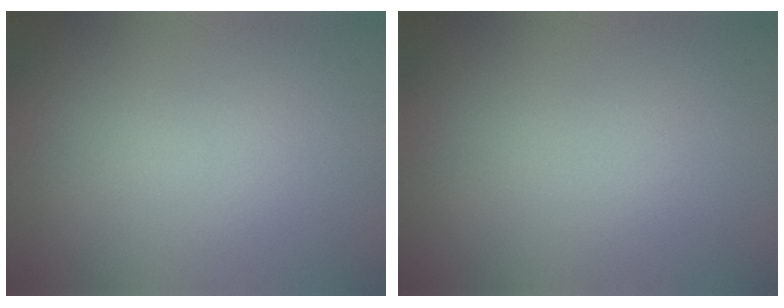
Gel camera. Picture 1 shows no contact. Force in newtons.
{"total": 0.0}